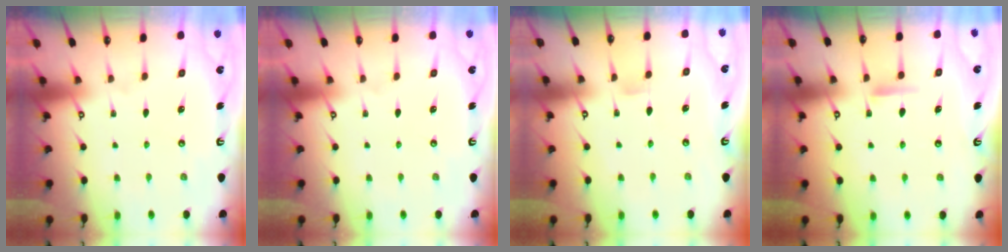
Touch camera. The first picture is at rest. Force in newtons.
{"total": 0.0}
{"total": 3.2, "press": 3.2, "slide": 0.4}
{"total": 6.0, "press": 5.9, "slide": 0.8}